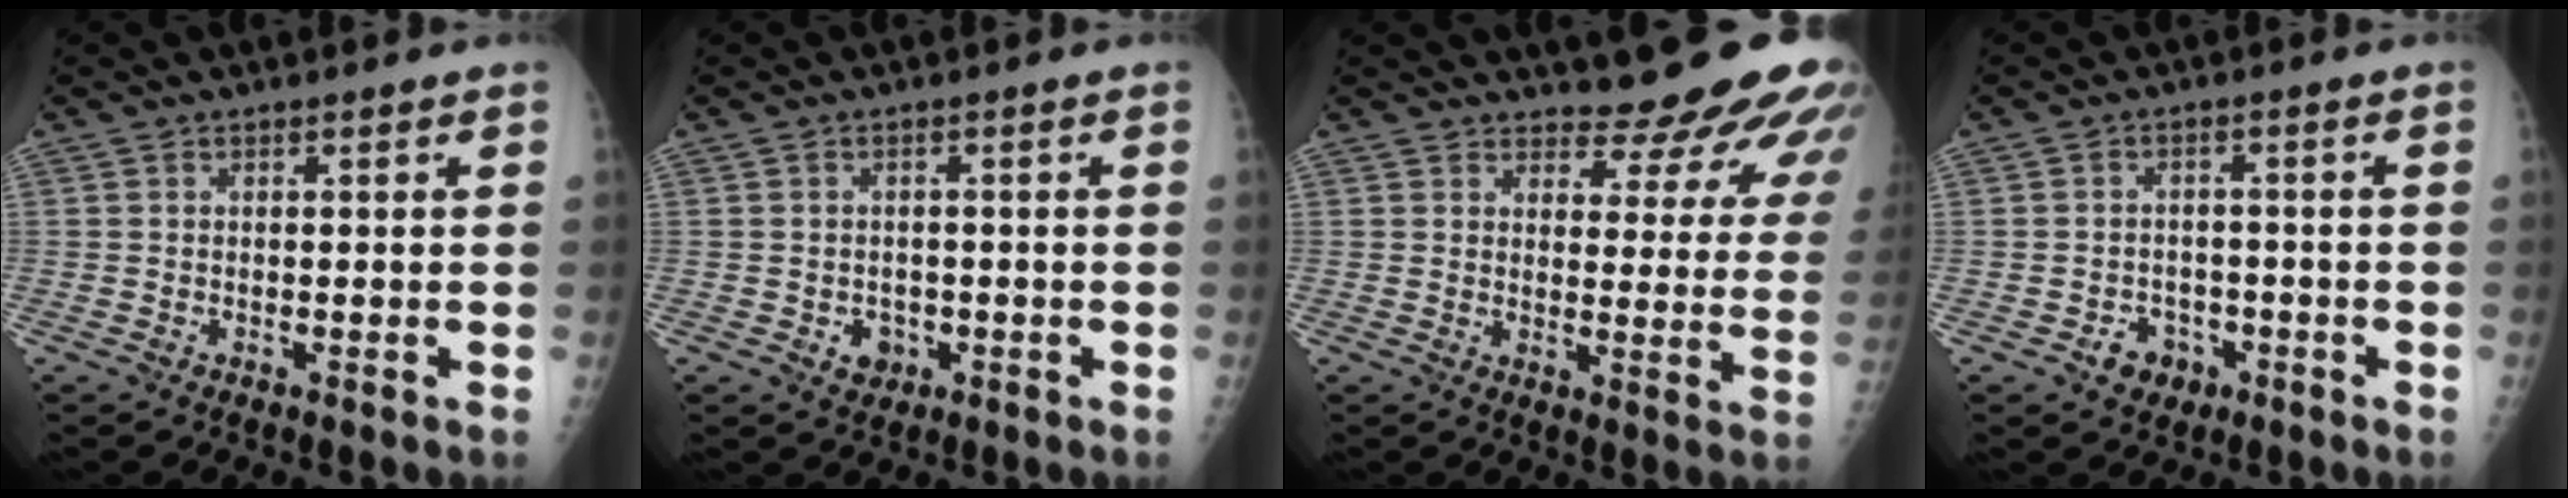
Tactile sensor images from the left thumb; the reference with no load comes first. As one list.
[{"total": 2.8, "force": [-1.0, 2.4, 1.1], "torque": [-0.003, 0.004, -0.007]}, {"total": 14.5, "force": [12.8, 4.2, 5.2], "torque": [-0.022, -0.102, 0.143]}, {"total": 4.4, "force": [-2.3, 3.5, 1.4], "torque": [-0.002, 0.018, -0.030]}]